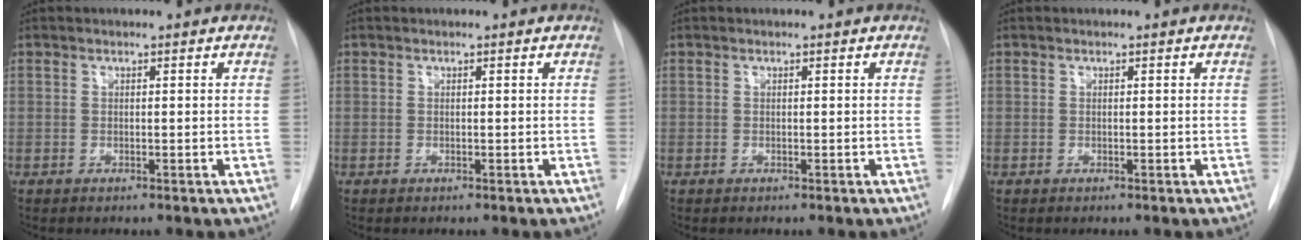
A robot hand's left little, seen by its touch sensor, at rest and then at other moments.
{"total": 0.0}
{"total": 0.0}
{"total": 0.0}